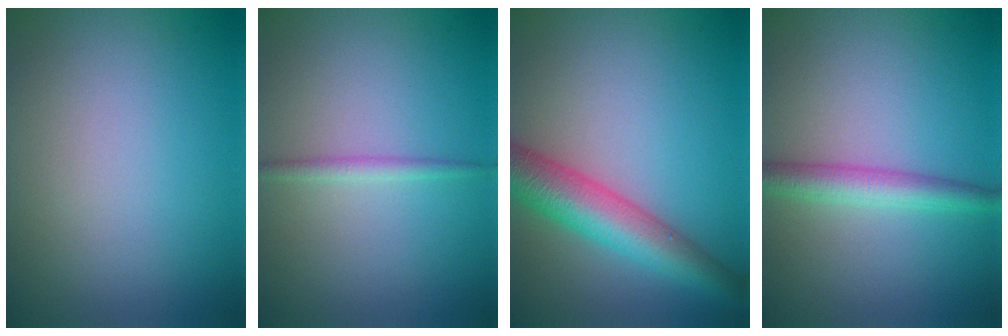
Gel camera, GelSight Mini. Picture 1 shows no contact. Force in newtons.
{"total": 1.2, "press": 1.2, "slide": 0.0}
{"total": 6.4, "press": 6.4, "slide": 0.2}
{"total": 2.9, "press": 2.9, "slide": 0.1}